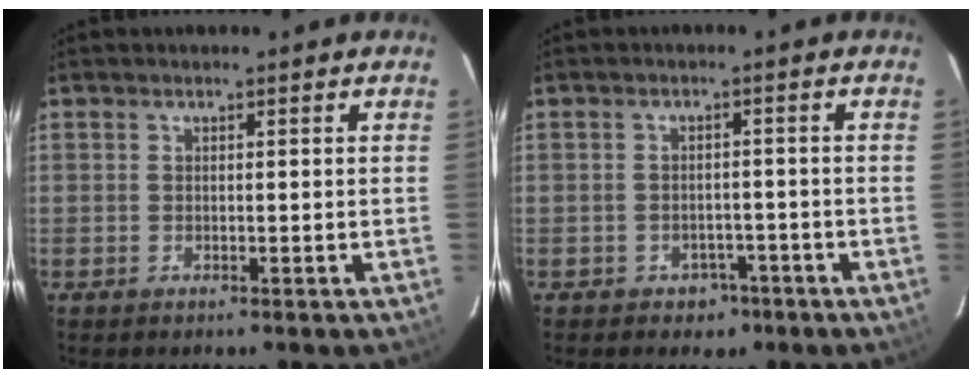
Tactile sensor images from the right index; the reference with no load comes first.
{"total": 4.2, "force": [-2.5, 3.3, 0.6], "torque": [-0.018, 0.018, -0.023]}